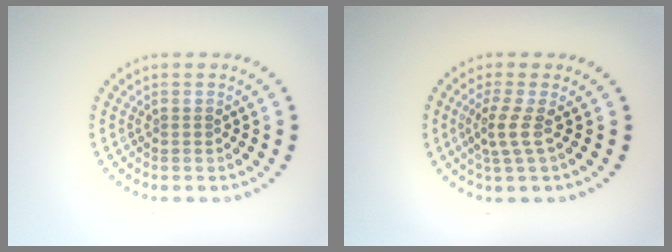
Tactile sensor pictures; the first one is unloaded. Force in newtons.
{"total": 2.1, "press": 1.4, "slide": 1.5}